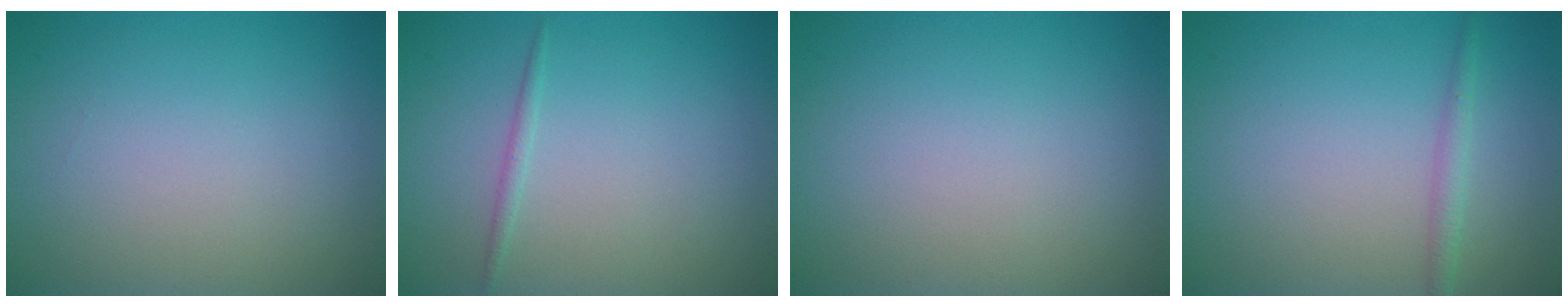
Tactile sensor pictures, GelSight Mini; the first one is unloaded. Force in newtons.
{"total": 0.8, "press": 0.8, "slide": 0.0}
{"total": 0.0}
{"total": 1.4, "press": 1.4, "slide": 0.1}